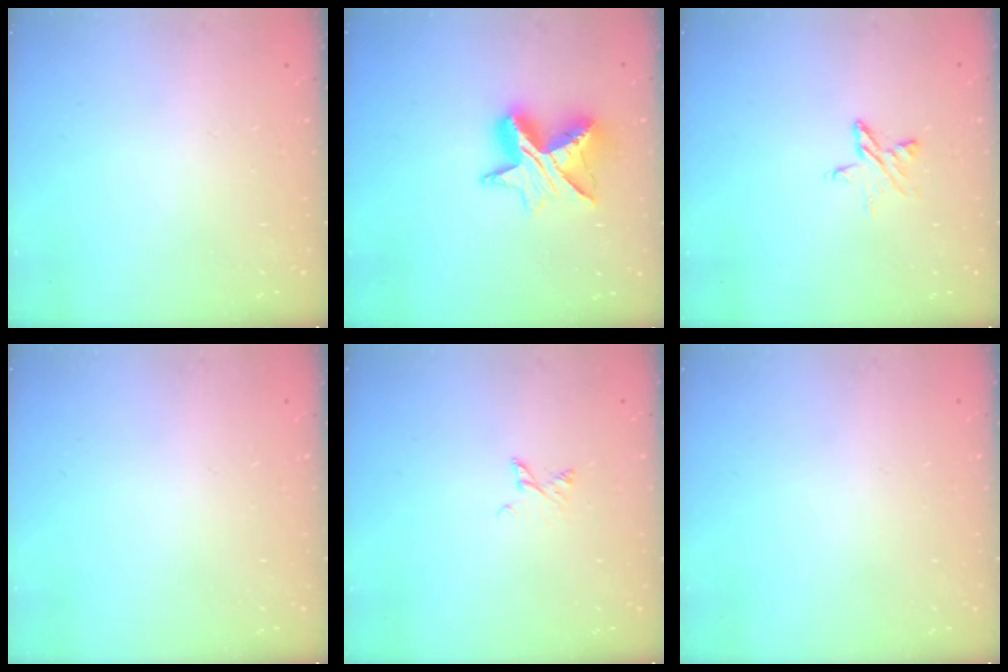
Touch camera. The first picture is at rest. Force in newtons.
{"total": 11.5, "press": 11.5, "slide": 0.8}
{"total": 5.6, "press": 5.6, "slide": 0.6}
{"total": 0.0}
{"total": 3.1, "press": 3.1, "slide": 0.2}
{"total": 0.0}